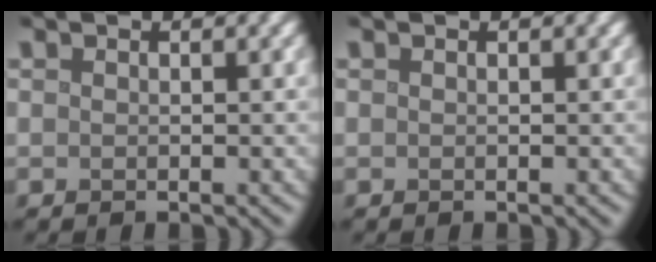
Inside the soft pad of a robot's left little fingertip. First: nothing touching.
{"total": 0.0}